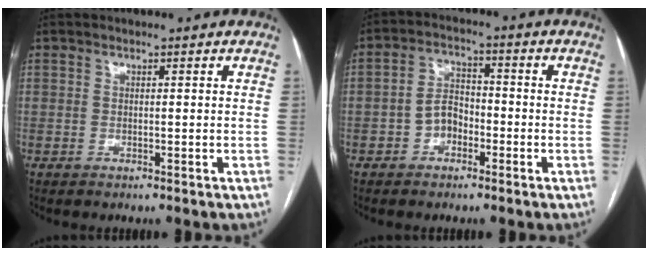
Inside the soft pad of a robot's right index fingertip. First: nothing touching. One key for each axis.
{"total": 4.7, "fx": -1.9, "fy": 3.2, "fz": 2.8, "tx": -0.051, "ty": 0.016, "tz": -0.037}